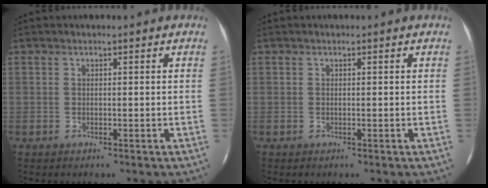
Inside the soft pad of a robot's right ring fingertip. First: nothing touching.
{"total": 0.0}